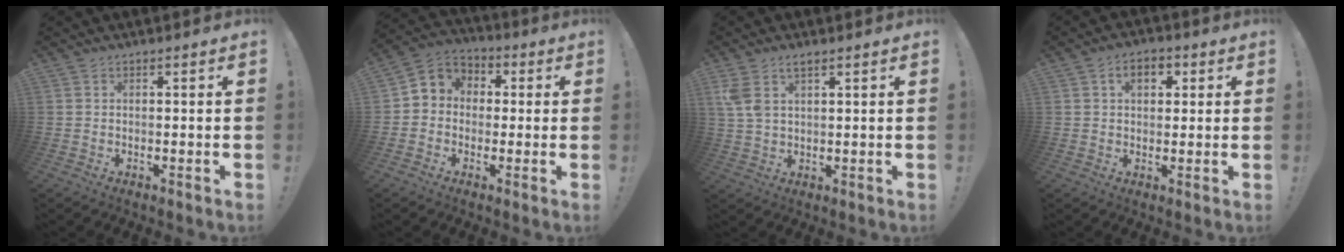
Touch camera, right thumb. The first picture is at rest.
{"total": 5.9, "force": [-1.1, 5.5, 1.8], "torque": [-0.021, 0.011, -0.015]}
{"total": 4.8, "force": [2.7, 2.2, 3.3], "torque": [-0.063, -0.008, 0.051]}
{"total": 5.7, "force": [1.8, 3.8, 3.8], "torque": [-0.049, 0.003, 0.028]}